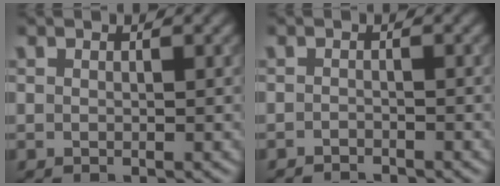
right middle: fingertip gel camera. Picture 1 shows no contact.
{"total": 1.4, "force": [-1.4, 0.2, 0.1], "torque": [0.001, -0.005, -0.024]}